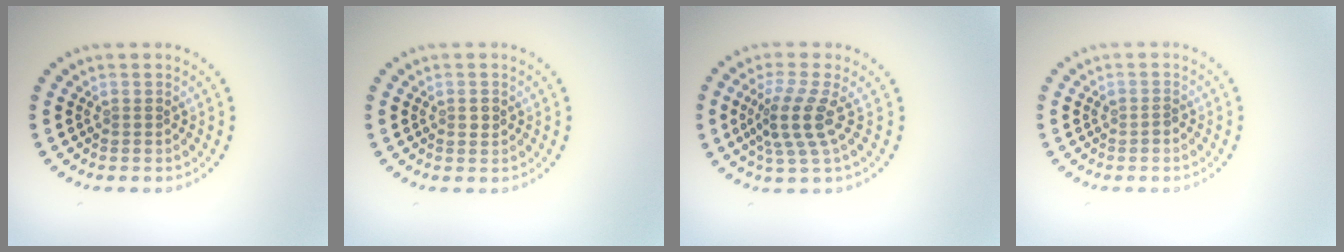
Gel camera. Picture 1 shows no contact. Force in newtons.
{"total": 1.0, "press": 1.0, "slide": 0.1}
{"total": 3.8, "press": 2.8, "slide": 2.5}
{"total": 0.6, "press": 0.6, "slide": 0.3}